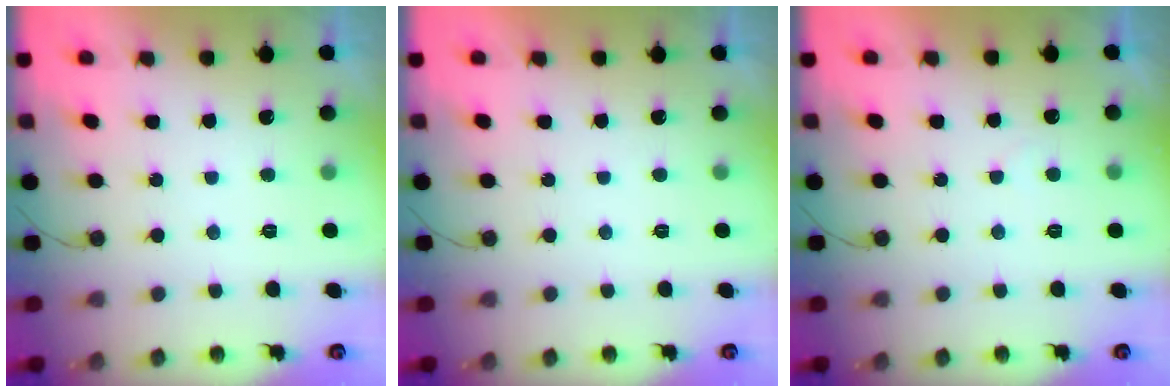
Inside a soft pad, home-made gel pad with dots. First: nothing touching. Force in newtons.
{"total": 1.6, "press": 1.6, "slide": 0.0}
{"total": 4.1, "press": 4.1, "slide": 0.2}